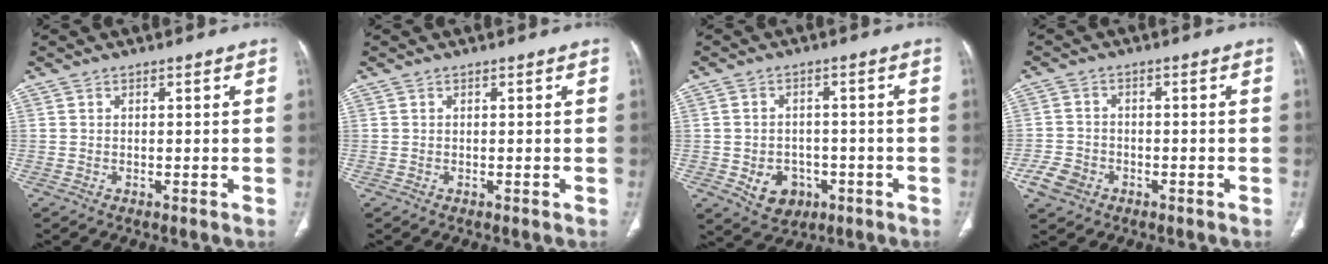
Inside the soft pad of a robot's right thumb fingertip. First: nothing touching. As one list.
[{"total": 0.0}, {"total": 7.2, "force": [-2.4, 5.8, 3.6], "torque": [-0.035, 0.018, -0.024]}, {"total": 5.1, "force": [-2.5, 3.9, 2.1], "torque": [-0.039, 0.015, -0.043]}]